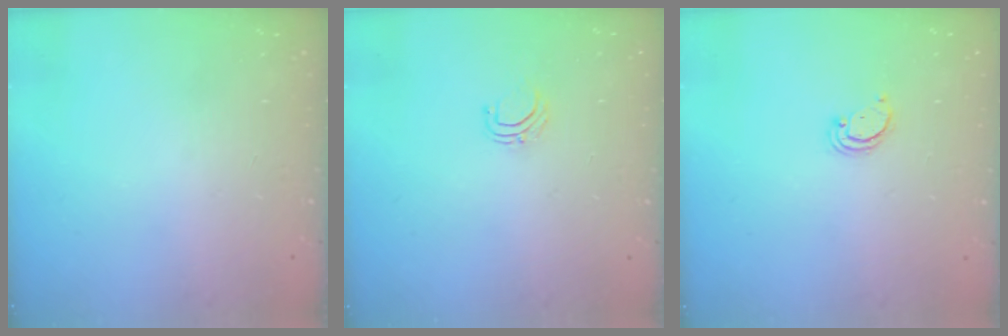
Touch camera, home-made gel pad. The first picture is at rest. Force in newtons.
{"total": 3.8, "press": 3.8, "slide": 0.2}
{"total": 2.2, "press": 2.2, "slide": 0.2}